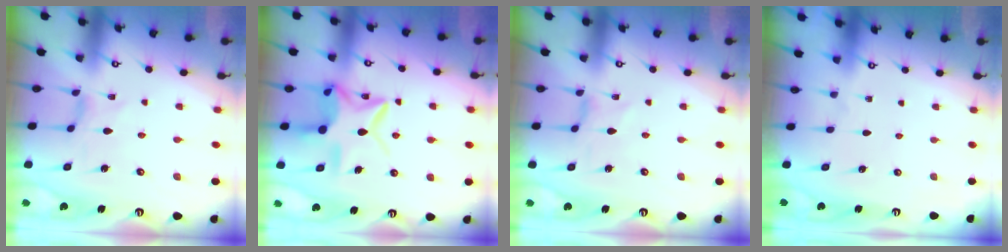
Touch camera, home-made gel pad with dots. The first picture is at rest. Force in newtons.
{"total": 12.9, "press": 12.9, "slide": 0.8}
{"total": 0.0}
{"total": 0.0}